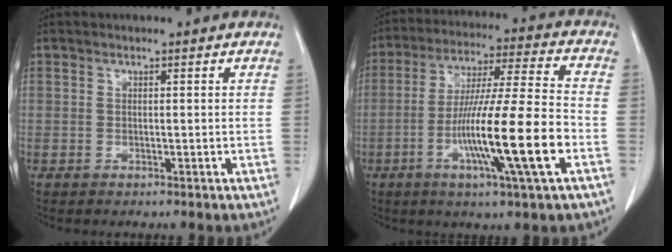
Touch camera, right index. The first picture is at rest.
{"total": 16.3, "force": [-5.3, -0.4, 15.4], "torque": [-0.281, -0.012, -0.095]}